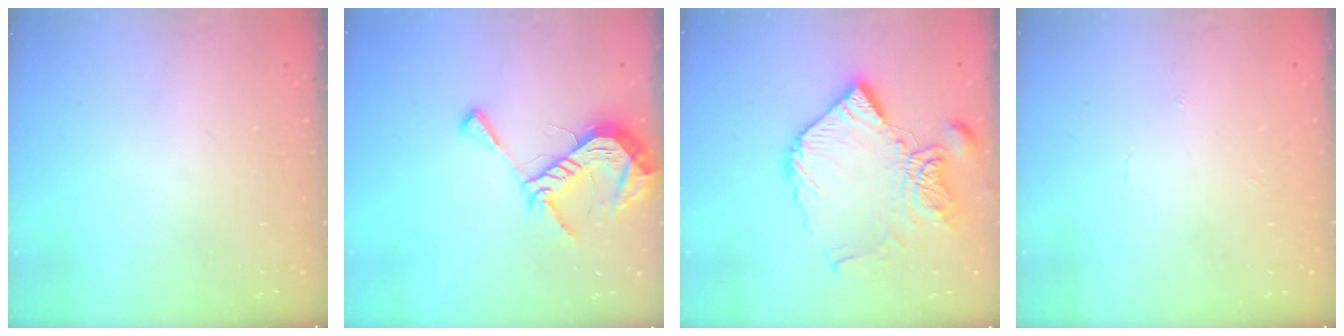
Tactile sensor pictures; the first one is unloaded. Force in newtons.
{"total": 12.8, "press": 12.7, "slide": 1.2}
{"total": 17.8, "press": 17.7, "slide": 2.0}
{"total": 0.0}